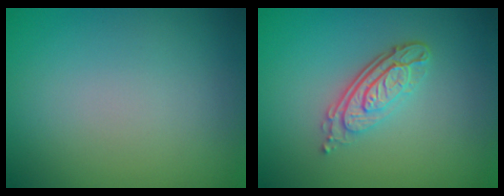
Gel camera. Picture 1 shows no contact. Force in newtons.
{"total": 4.3, "press": 3.0, "slide": 3.1}